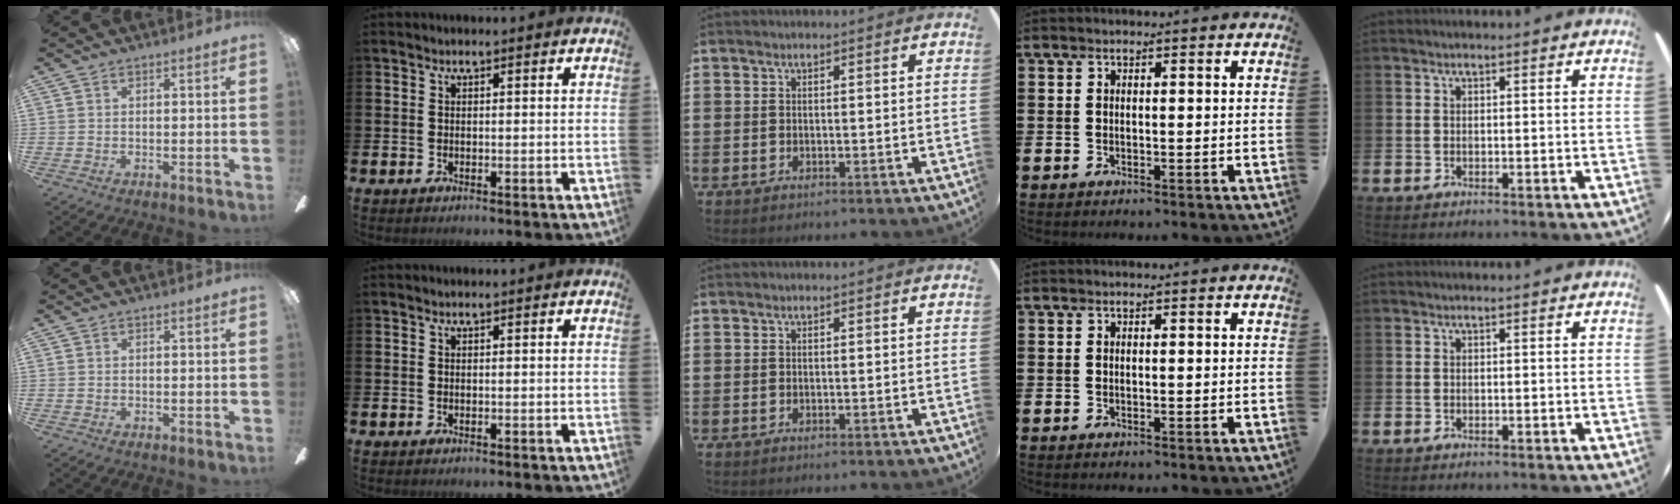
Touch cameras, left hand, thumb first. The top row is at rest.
{}